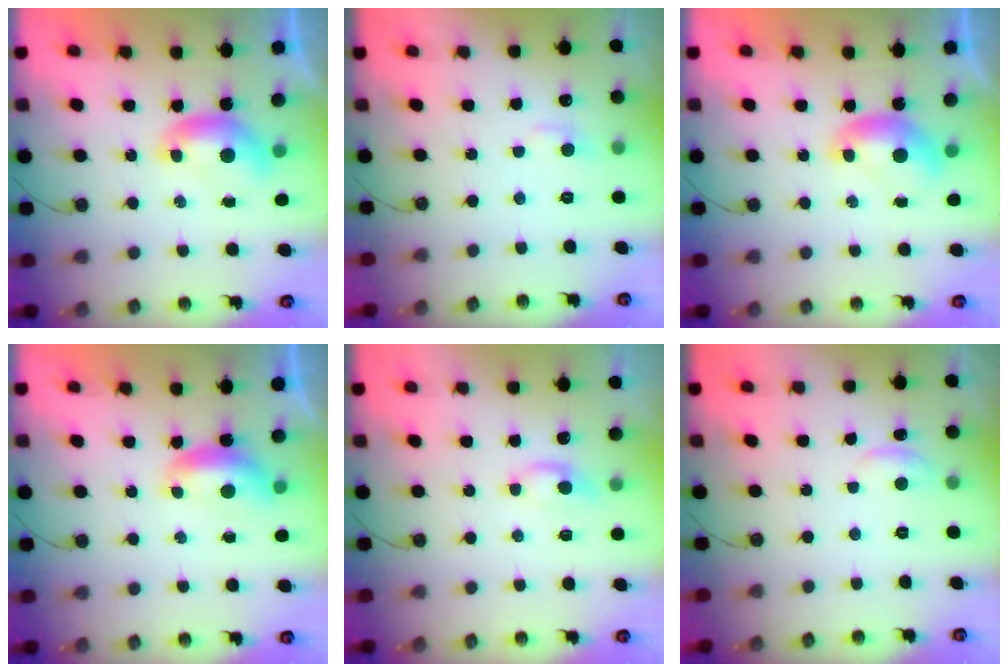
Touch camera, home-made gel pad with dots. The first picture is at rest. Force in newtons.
{"total": 1.9, "press": 1.8, "slide": 0.6}
{"total": 0.0}
{"total": 1.7, "press": 1.6, "slide": 0.7}
{"total": 0.8, "press": 0.6, "slide": 0.5}
{"total": 1.2, "press": 0.7, "slide": 0.9}